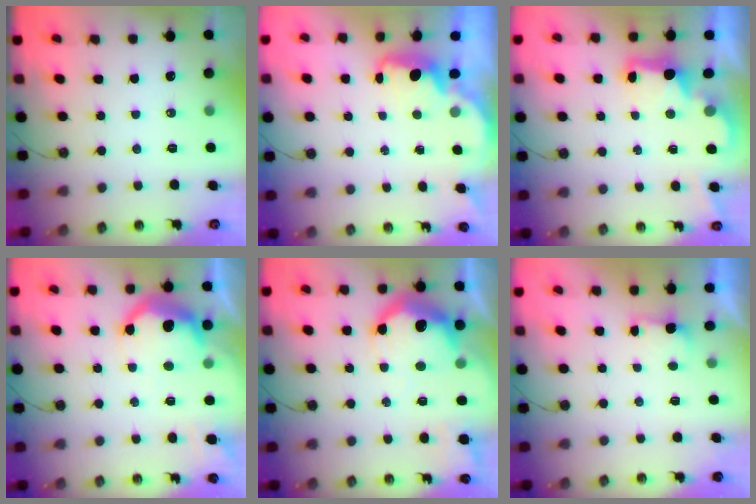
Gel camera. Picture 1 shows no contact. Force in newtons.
{"total": 2.3, "press": 2.2, "slide": 0.6}
{"total": 2.9, "press": 2.8, "slide": 0.6}
{"total": 13.1, "press": 13.1, "slide": 0.7}
{"total": 18.8, "press": 18.7, "slide": 1.4}
{"total": 1.0, "press": 0.6, "slide": 0.8}